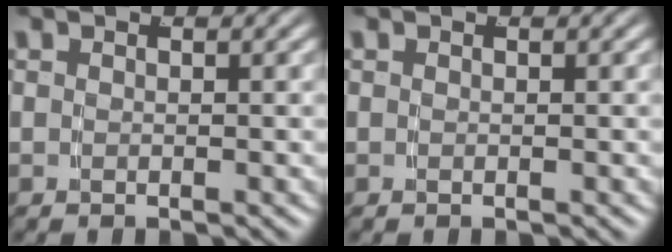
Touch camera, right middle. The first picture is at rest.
{"total": 0.0}